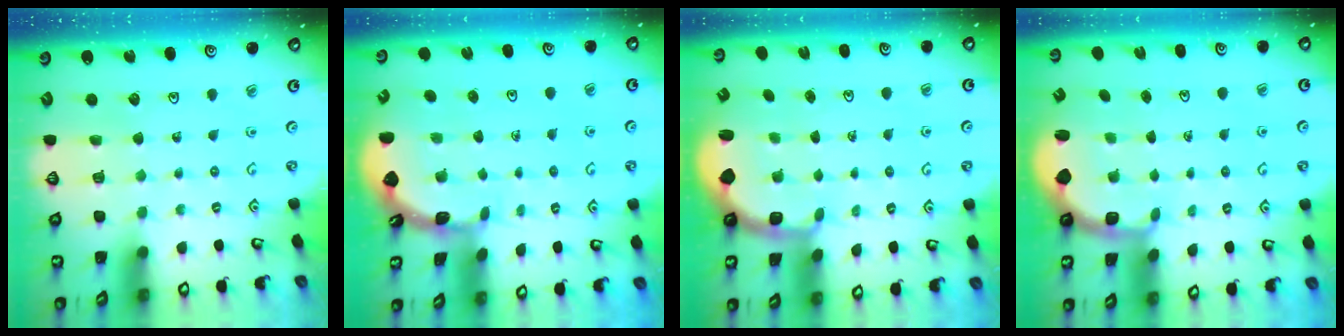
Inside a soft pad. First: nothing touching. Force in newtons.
{"total": 1.7, "press": 1.7, "slide": 0.1}
{"total": 2.1, "press": 1.3, "slide": 1.6}
{"total": 2.4, "press": 1.1, "slide": 2.2}